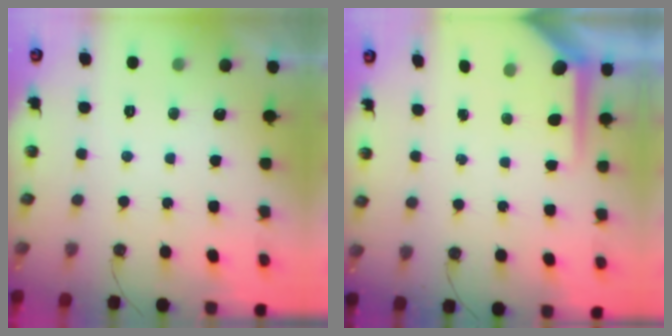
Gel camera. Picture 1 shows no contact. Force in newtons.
{"total": 7.8, "press": 7.7, "slide": 0.8}